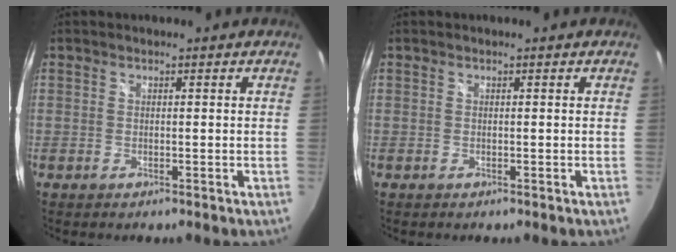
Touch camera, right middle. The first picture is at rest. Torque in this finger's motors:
{"motor_torque": [0.00, -0.02, -0.01, 0.00]}